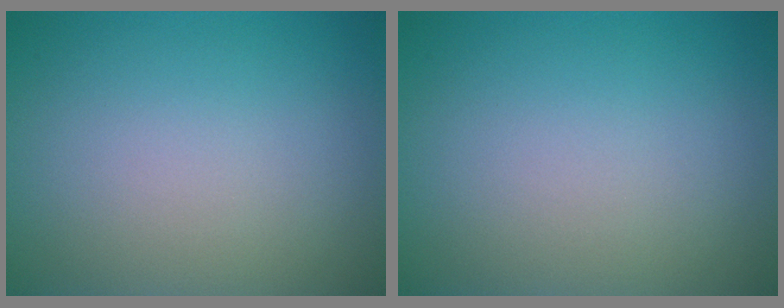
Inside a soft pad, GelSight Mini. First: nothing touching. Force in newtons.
{"total": 0.0}